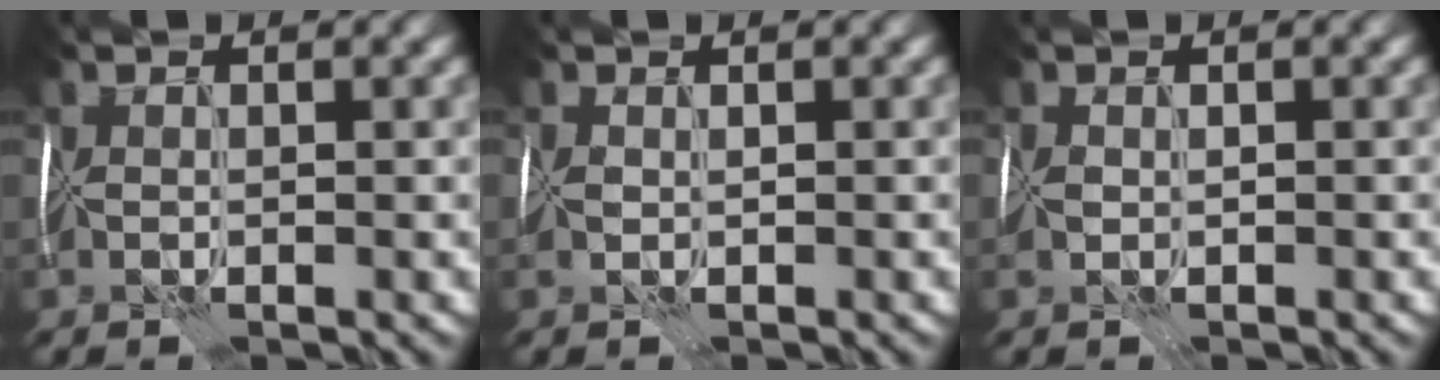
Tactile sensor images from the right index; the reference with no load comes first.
{"total": 1.0, "force": [0.0, 0.7, 0.8], "torque": [-0.019, 0.004, -0.001]}
{"total": 1.3, "force": [-0.3, 0.8, 1.0], "torque": [-0.022, -0.002, -0.007]}